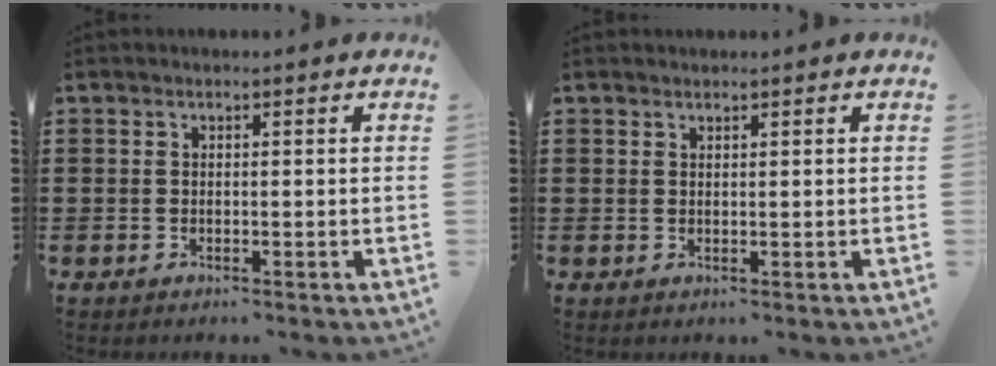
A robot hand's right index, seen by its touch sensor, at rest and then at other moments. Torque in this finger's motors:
{"motor_torque": [-0.11, -0.01, -0.02, -0.01]}